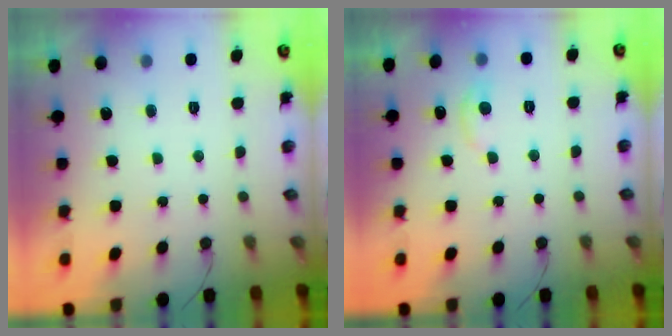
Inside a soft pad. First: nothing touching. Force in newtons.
{"total": 5.9, "press": 5.9, "slide": 0.8}